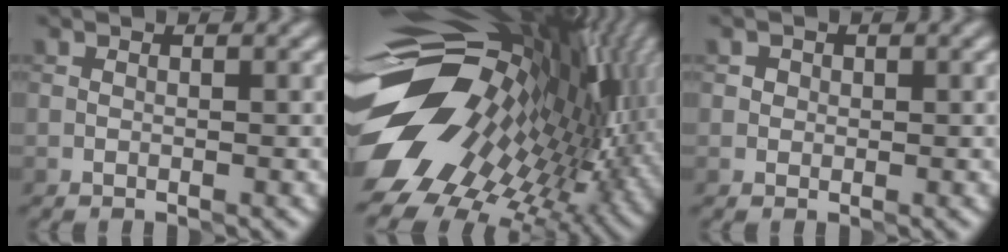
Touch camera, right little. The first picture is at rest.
{"total": 19.2, "force": [0.3, 11.0, 15.7], "torque": [-0.285, -0.027, 0.005]}
{"total": 1.3, "force": [0.6, 1.1, 0.5], "torque": [0.003, 0.005, 0.006]}